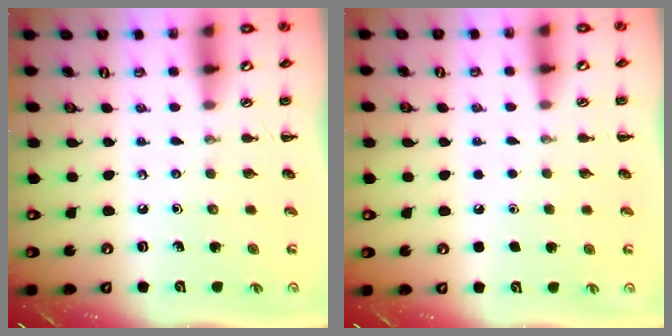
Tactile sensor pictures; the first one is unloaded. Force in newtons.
{"total": 1.8, "press": 1.7, "slide": 0.1}